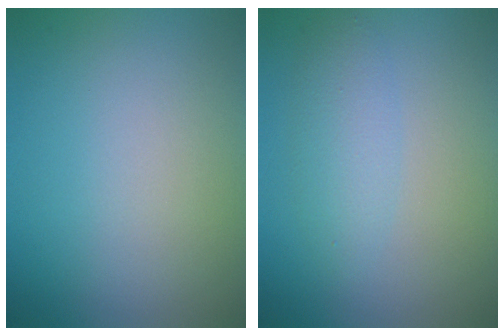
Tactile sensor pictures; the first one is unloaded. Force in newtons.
{"total": 2.4, "press": 2.4, "slide": 0.3}